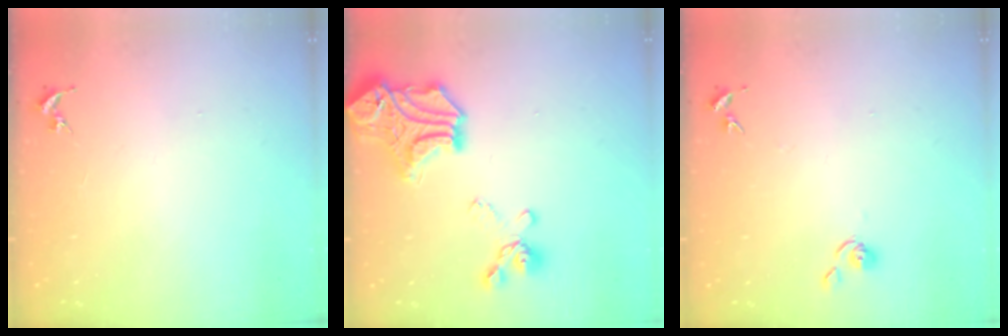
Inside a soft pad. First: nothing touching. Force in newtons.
{"total": 21.4, "press": 21.4, "slide": 1.4}
{"total": 6.3, "press": 6.3, "slide": 0.5}